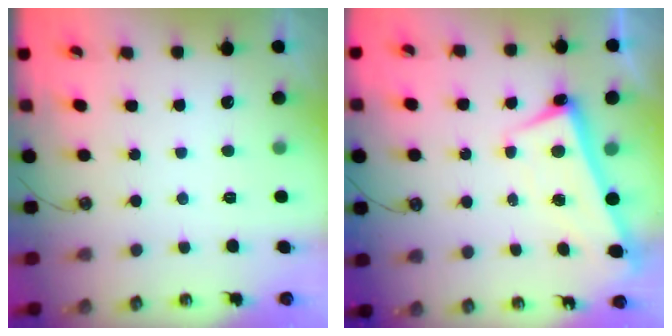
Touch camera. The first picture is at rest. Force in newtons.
{"total": 2.6, "press": 2.4, "slide": 0.8}